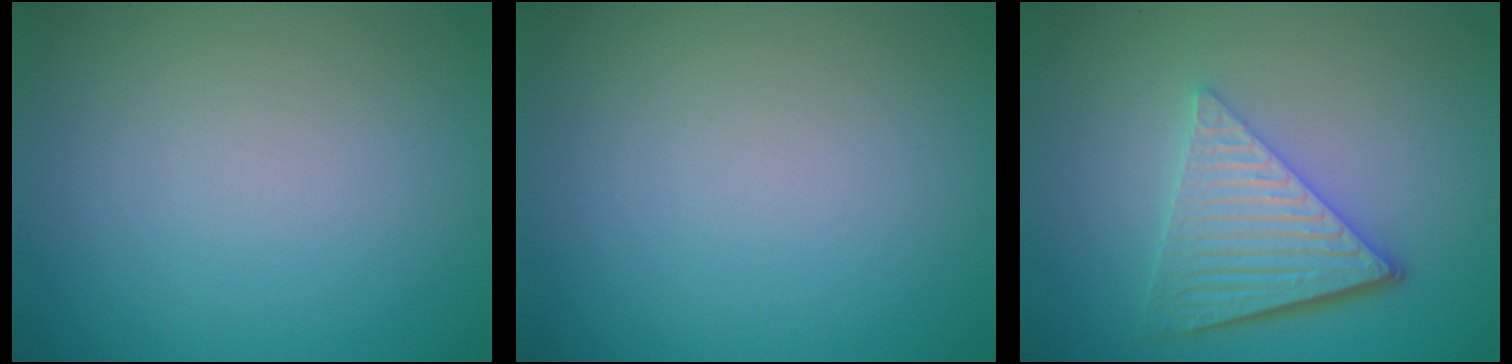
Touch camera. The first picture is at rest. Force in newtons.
{"total": 0.0}
{"total": 5.8, "press": 4.3, "slide": 4.0}